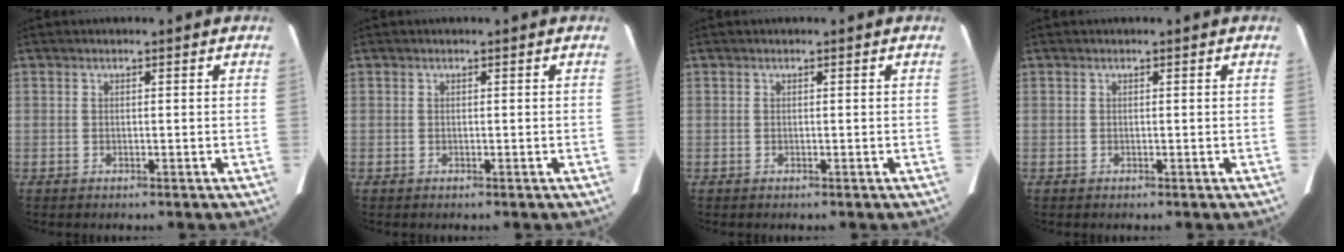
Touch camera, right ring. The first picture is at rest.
{"total": 0.0}
{"total": 0.0}
{"total": 0.0}